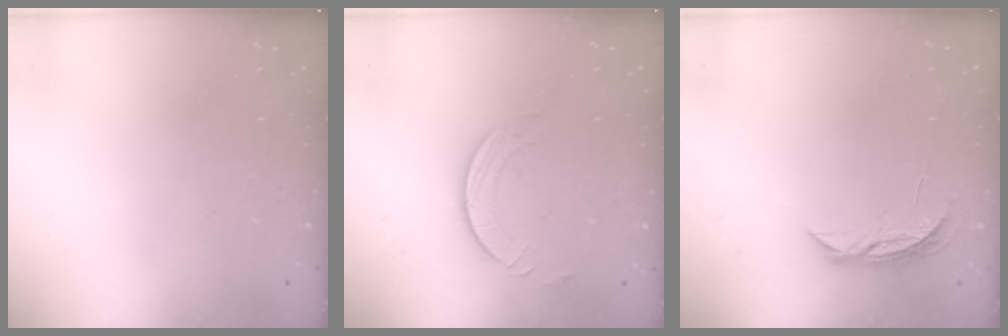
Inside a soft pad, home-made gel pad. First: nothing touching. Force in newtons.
{"total": 2.7, "press": 2.7, "slide": 0.2}
{"total": 4.8, "press": 4.7, "slide": 0.5}